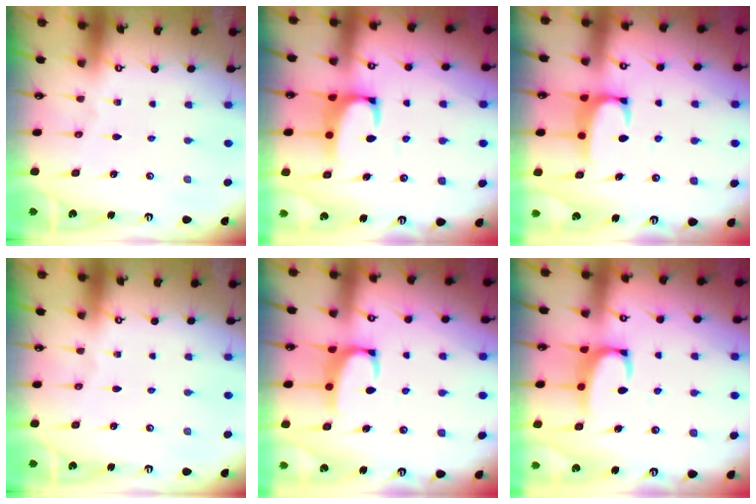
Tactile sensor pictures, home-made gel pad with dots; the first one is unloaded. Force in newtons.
{"total": 2.1, "press": 1.9, "slide": 0.9}
{"total": 2.1, "press": 2.0, "slide": 0.3}
{"total": 0.0}
{"total": 2.5, "press": 2.4, "slide": 0.7}
{"total": 3.3, "press": 3.2, "slide": 0.7}